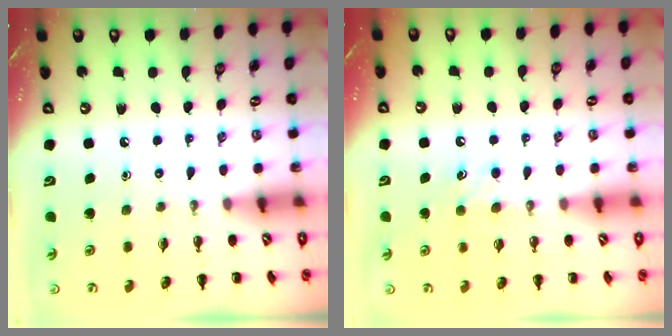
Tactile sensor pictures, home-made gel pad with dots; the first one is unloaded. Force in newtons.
{"total": 6.2, "press": 6.0, "slide": 1.6}